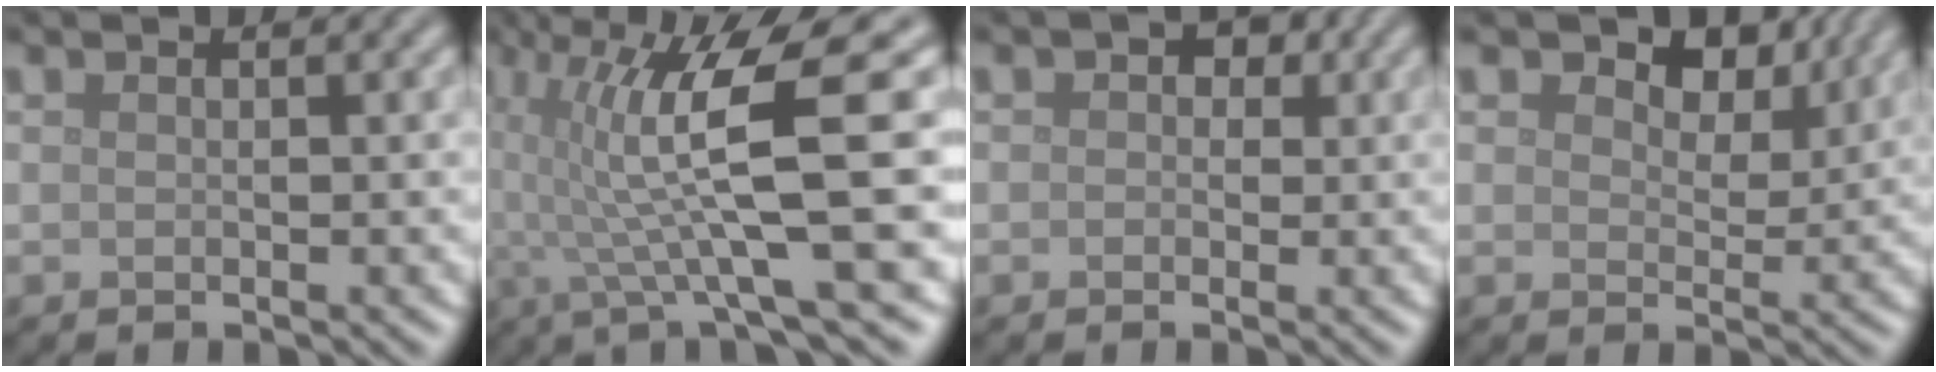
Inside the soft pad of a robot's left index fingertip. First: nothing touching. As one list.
[{"total": 9.0, "force": [0.6, 1.4, 8.9], "torque": [-0.147, 0.003, 0.007]}, {"total": 2.6, "force": [0.8, 2.0, 1.4], "torque": [0.002, 0.008, -0.011]}, {"total": 4.8, "force": [2.8, 2.7, 2.7], "torque": [-0.040, -0.004, 0.031]}]